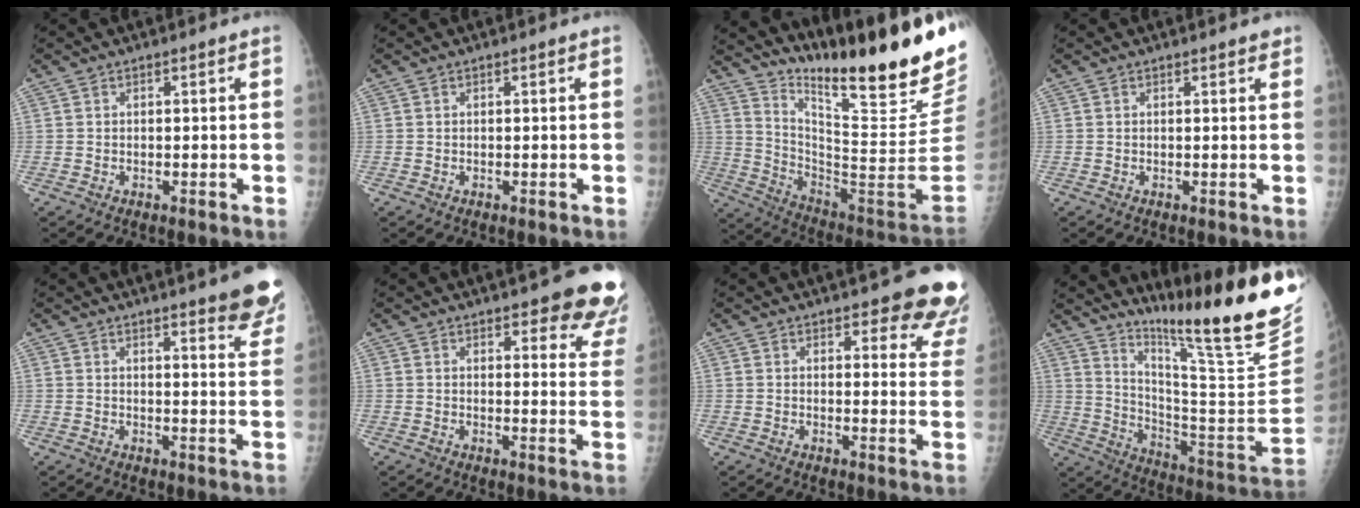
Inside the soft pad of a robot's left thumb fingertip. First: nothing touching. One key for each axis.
{"total": 0.0}
{"total": 28.0, "fx": 19.8, "fy": 3.5, "fz": 19.4, "tx": -0.269, "ty": -0.130, "tz": 0.307}
{"total": 1.2, "fx": 1.0, "fy": 0.3, "fz": 0.5, "tx": -0.003, "ty": -0.001, "tz": 0.011}
{"total": 10.0, "fx": 7.5, "fy": 1.6, "fz": 6.4, "tx": -0.055, "ty": -0.041, "tz": 0.083}
{"total": 12.6, "fx": 9.6, "fy": 3.5, "fz": 7.3, "tx": -0.045, "ty": -0.050, "tz": 0.098}
{"total": 12.4, "fx": 9.9, "fy": 3.6, "fz": 6.4, "tx": -0.029, "ty": -0.055, "tz": 0.099}
{"total": 27.2, "fx": 20.9, "fy": 0.9, "fz": 17.4, "tx": -0.250, "ty": -0.161, "tz": 0.310}